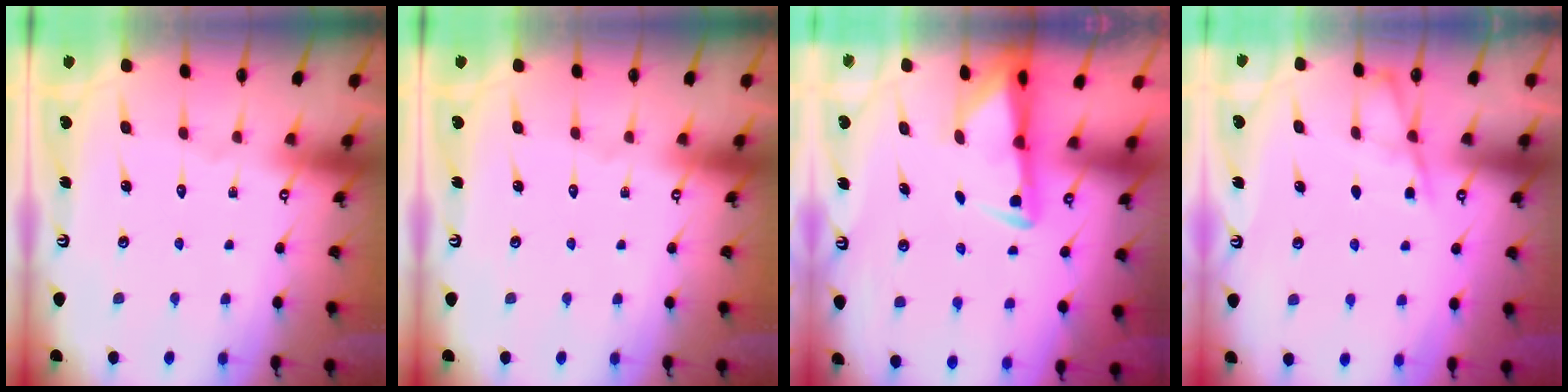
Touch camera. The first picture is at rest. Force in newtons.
{"total": 0.0}
{"total": 2.7, "press": 2.6, "slide": 0.5}
{"total": 5.0, "press": 5.0, "slide": 0.5}